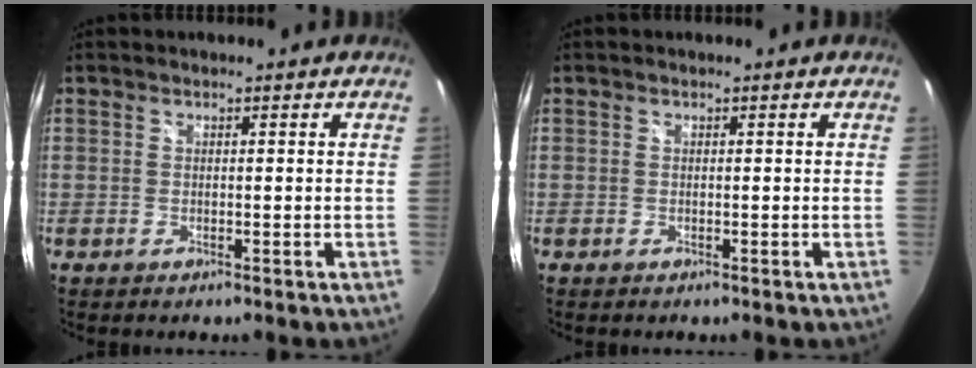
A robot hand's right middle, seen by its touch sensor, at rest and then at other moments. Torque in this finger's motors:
{"motor_torque": [0.04, 0.04, -0.01, 0.00]}